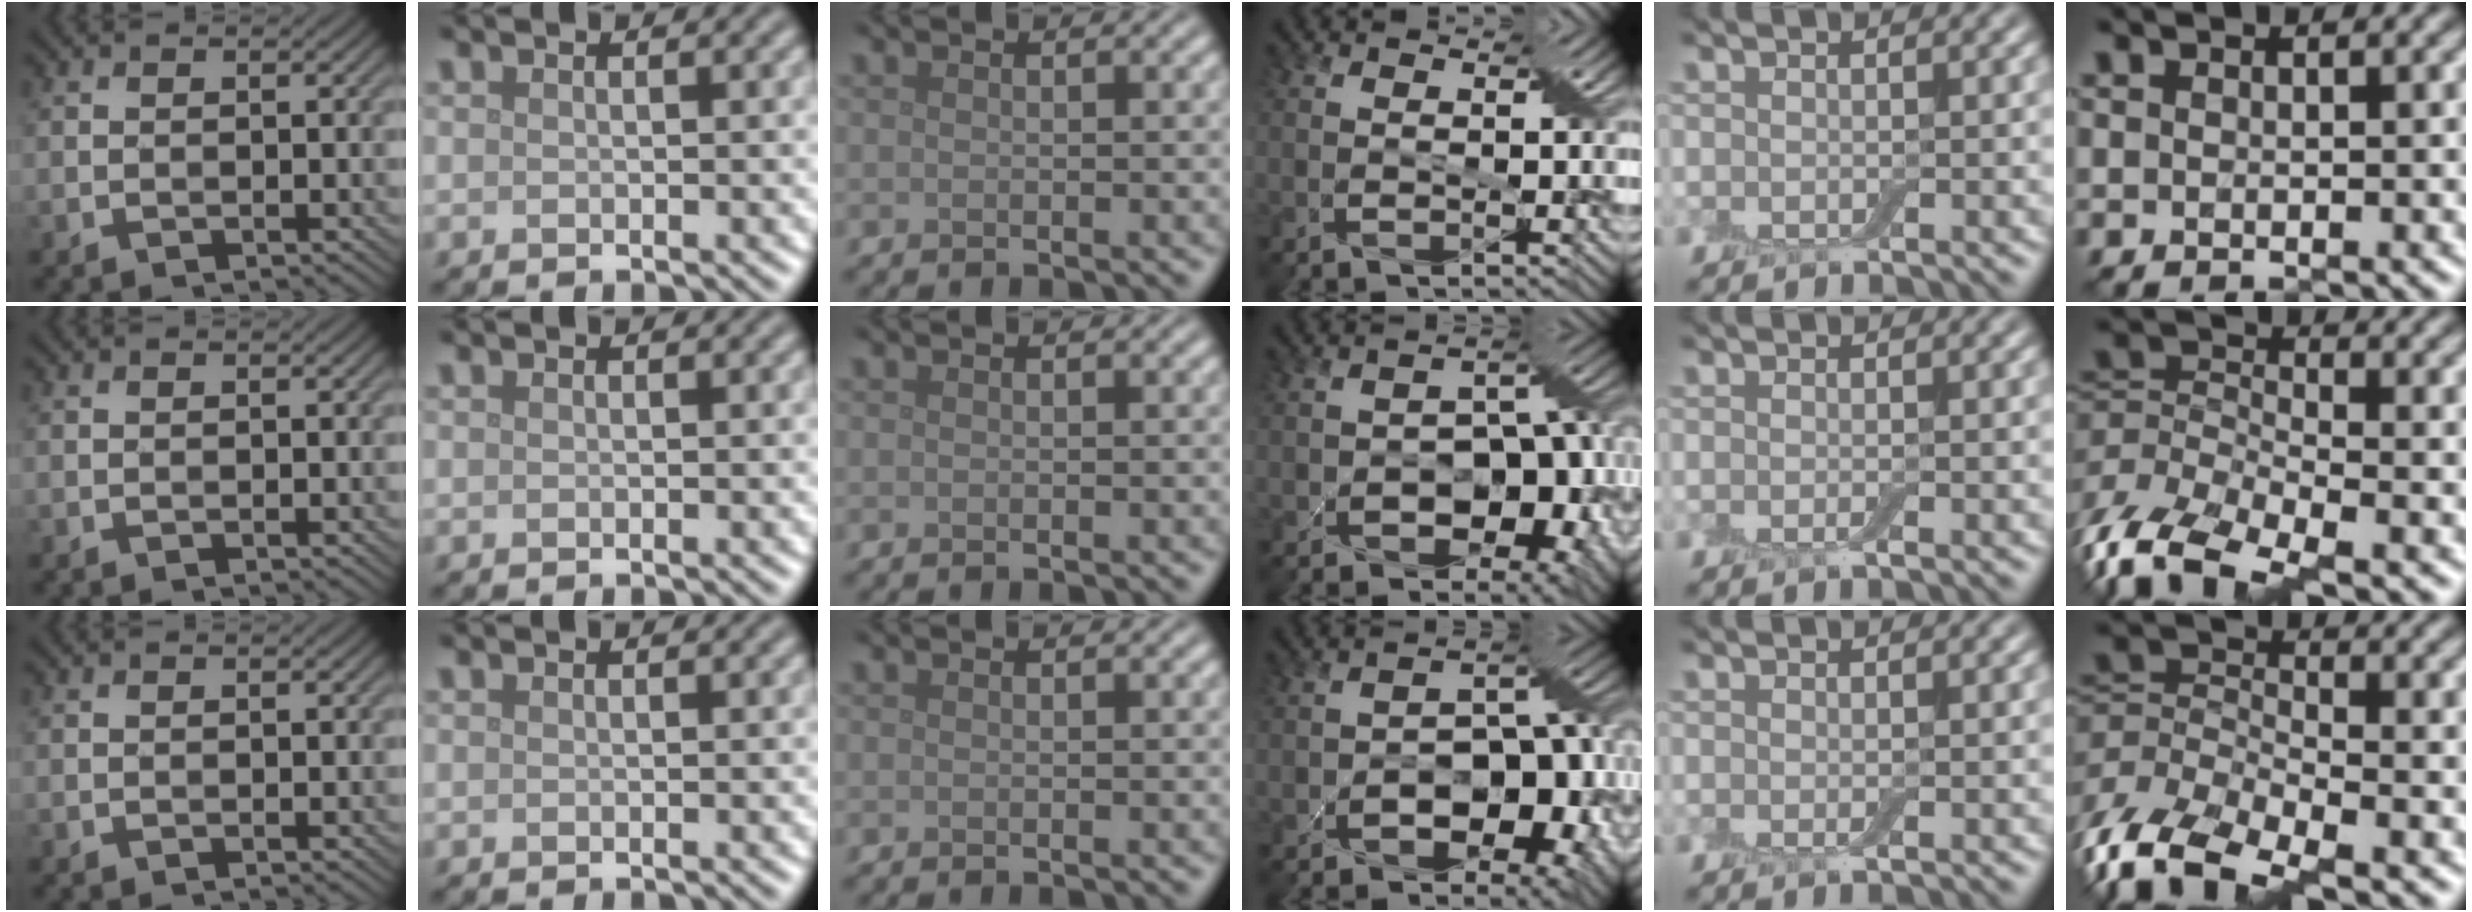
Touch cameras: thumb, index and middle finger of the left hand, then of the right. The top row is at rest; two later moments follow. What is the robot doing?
{"motion": "pour", "object": "bowl"}